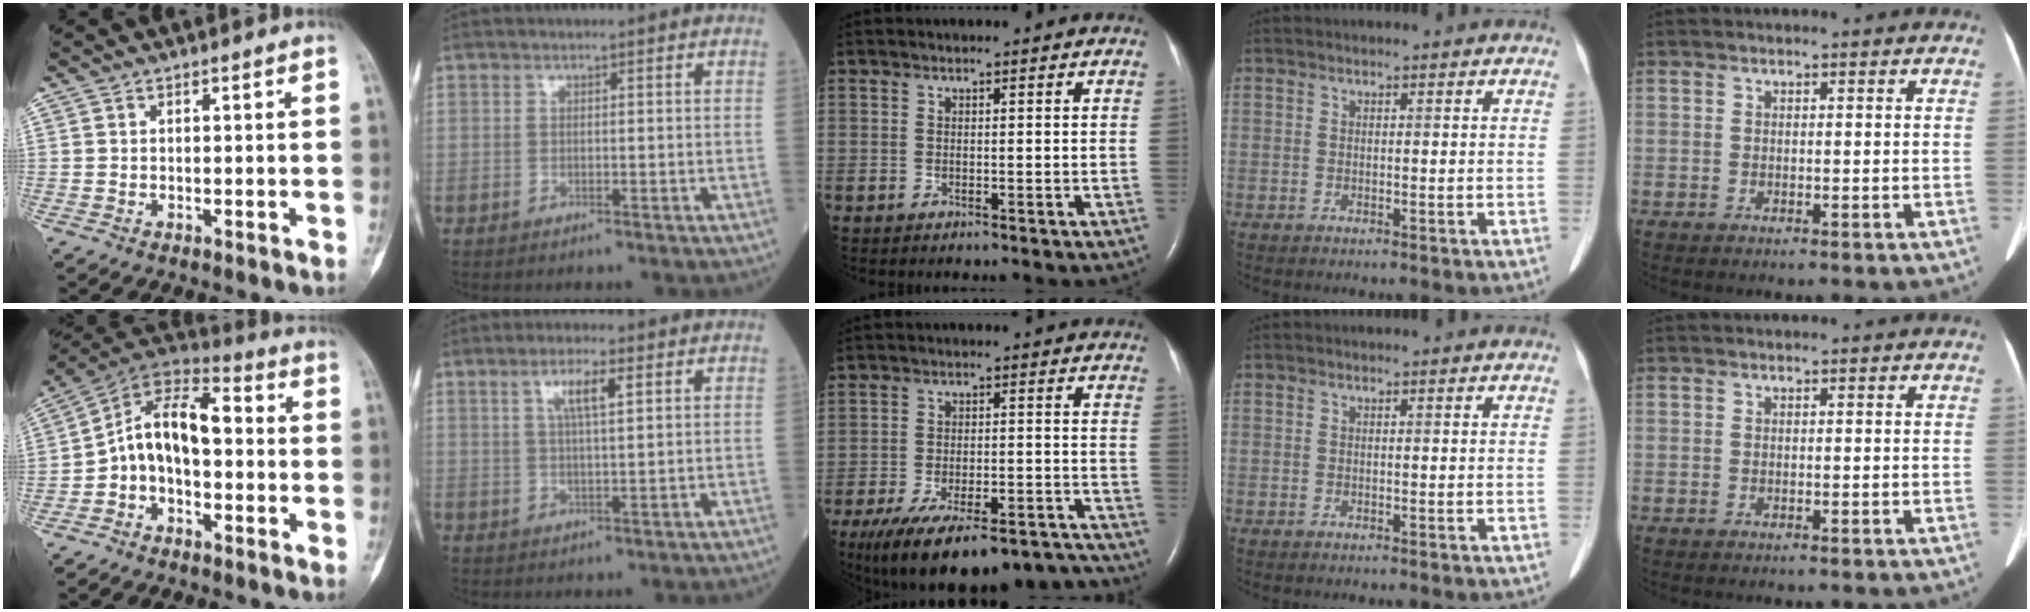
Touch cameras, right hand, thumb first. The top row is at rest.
{"thumb": {"total": 12.6, "force": [-0.9, 7.8, 9.9], "torque": [-0.148, 0.053, -0.029]}, "index": {"total": 4.7, "force": [1.9, 0.6, 4.2], "torque": [-0.080, 0.004, 0.036]}, "middle": {"total": 21.2, "force": [-17.6, 6.4, 10.0], "torque": [-0.141, 0.001, -0.245]}}